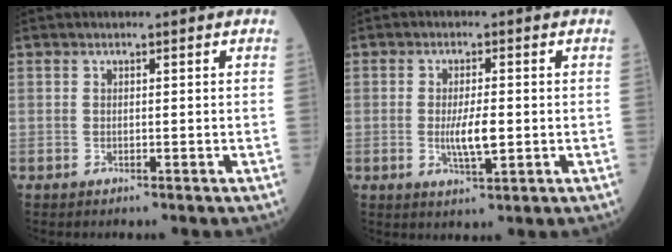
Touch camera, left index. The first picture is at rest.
{"total": 4.5, "force": [-0.5, 1.0, 4.4], "torque": [-0.087, -0.006, -0.007]}